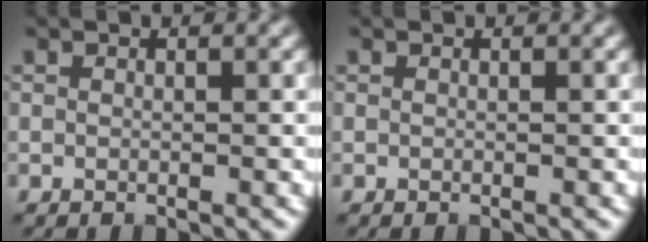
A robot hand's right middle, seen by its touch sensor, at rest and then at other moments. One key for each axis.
{"total": 0.0}